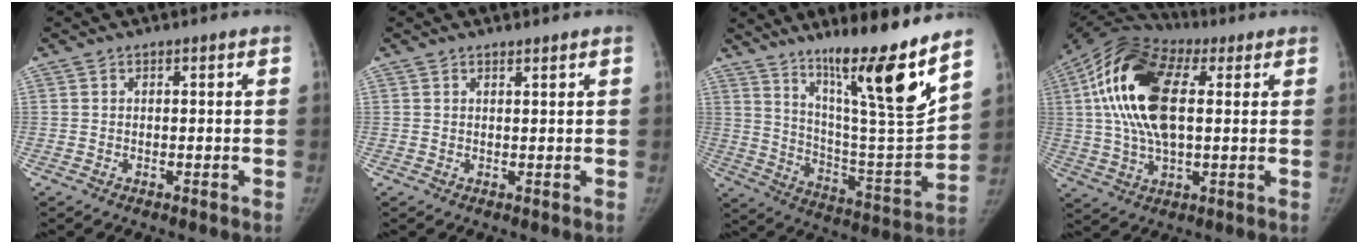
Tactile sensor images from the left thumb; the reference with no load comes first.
{"total": 0.8, "force": [0.7, 0.0, 0.3], "torque": [-0.004, -0.006, 0.014]}
{"total": 21.3, "force": [14.4, 1.4, 15.6], "torque": [-0.217, -0.086, 0.248]}
{"total": 19.2, "force": [3.9, 9.8, 16.0], "torque": [-0.318, 0.020, 0.059]}